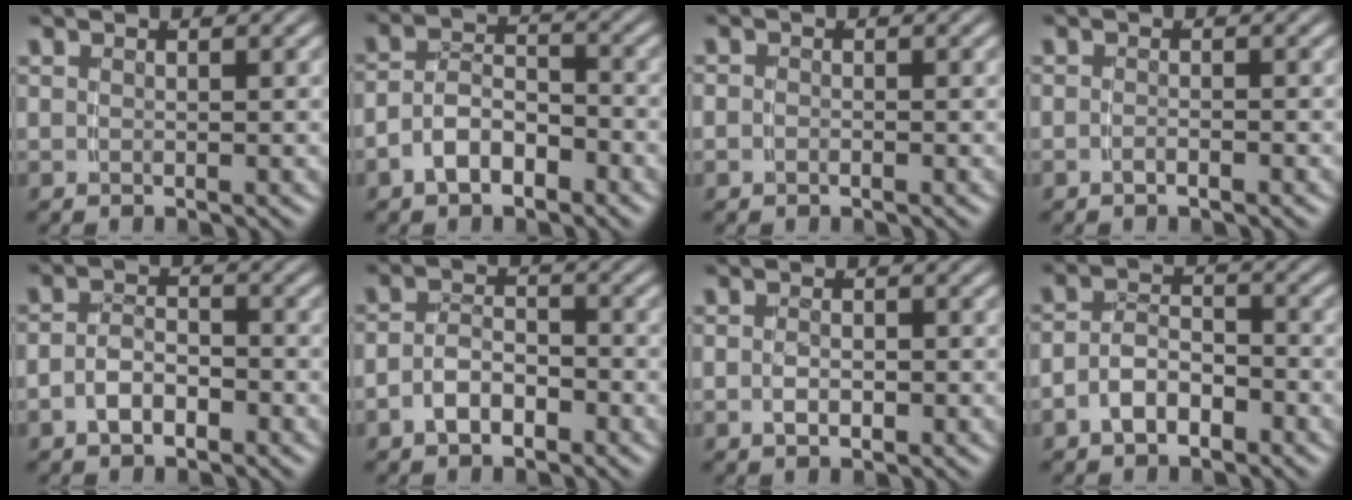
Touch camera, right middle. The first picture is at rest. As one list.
[{"total": 4.8, "force": [-2.5, 3.4, 2.4], "torque": [-0.040, -0.008, -0.045]}, {"total": 0.8, "force": [-0.6, 0.5, 0.2], "torque": [-0.008, -0.004, -0.011]}, {"total": 1.0, "force": [-0.9, 0.0, 0.3], "torque": [-0.007, 0.002, -0.019]}, {"total": 3.0, "force": [-1.7, 1.8, 1.7], "torque": [-0.026, -0.002, -0.031]}, {"total": 3.4, "force": [-2.0, 2.1, 1.8], "torque": [-0.025, -0.003, -0.037]}, {"total": 1.3, "force": [-0.6, 0.5, 1.0], "torque": [-0.018, -0.003, -0.006]}, {"total": 4.1, "force": [-2.2, 2.8, 2.0], "torque": [-0.032, -0.005, -0.041]}]